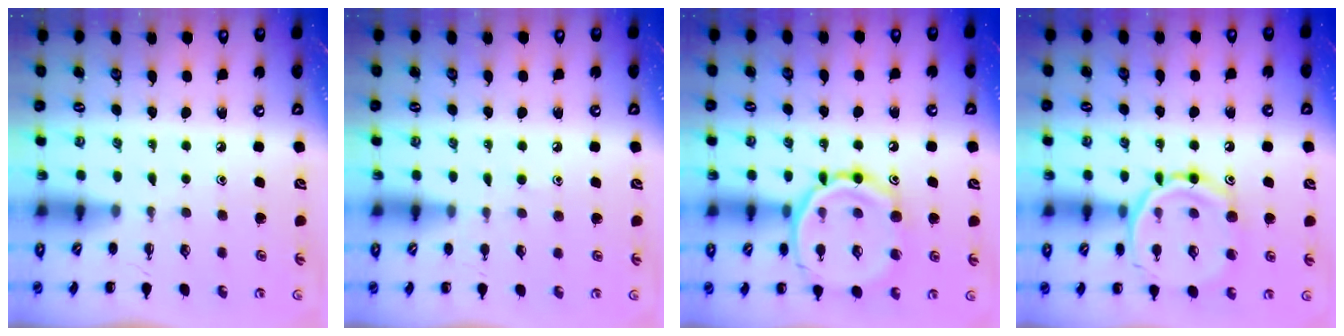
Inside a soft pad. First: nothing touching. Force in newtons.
{"total": 5.3, "press": 4.9, "slide": 2.1}
{"total": 17.6, "press": 17.5, "slide": 1.6}
{"total": 16.0, "press": 15.9, "slide": 1.3}